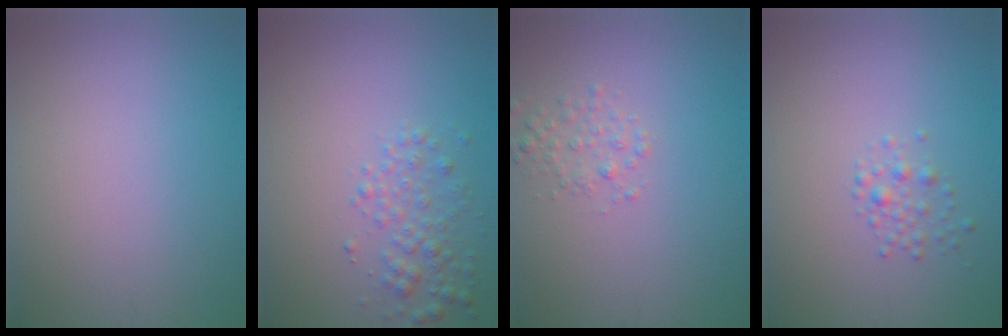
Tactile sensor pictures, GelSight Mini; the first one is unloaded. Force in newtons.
{"total": 2.3, "press": 2.3, "slide": 0.0}
{"total": 1.5, "press": 1.5, "slide": 0.1}
{"total": 1.3, "press": 1.3, "slide": 0.0}